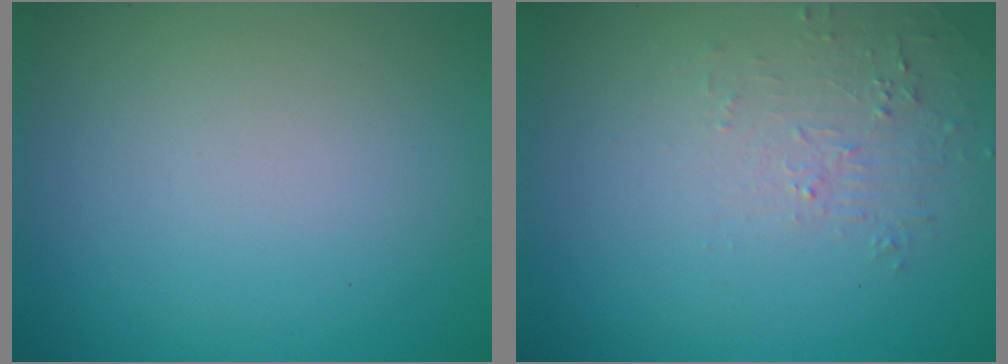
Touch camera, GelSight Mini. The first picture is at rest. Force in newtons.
{"total": 1.6, "press": 0.4, "slide": 1.6}